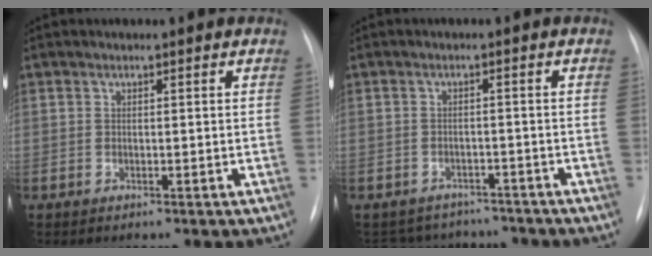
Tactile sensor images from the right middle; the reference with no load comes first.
{"total": 8.5, "force": [-7.8, 3.4, 0.7], "torque": [-0.011, 0.017, -0.094]}